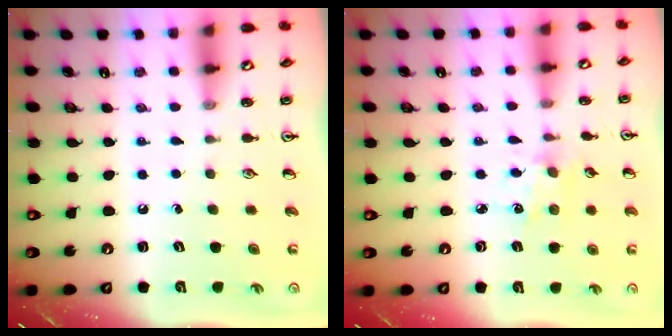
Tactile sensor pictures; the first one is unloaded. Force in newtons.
{"total": 2.3, "press": 2.3, "slide": 0.4}